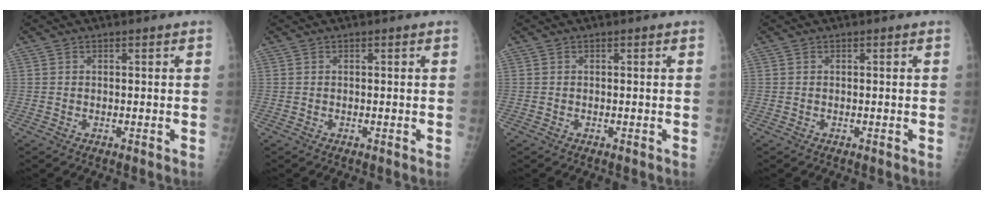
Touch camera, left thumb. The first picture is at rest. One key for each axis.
{"total": 0.0}
{"total": 0.0}
{"total": 0.0}